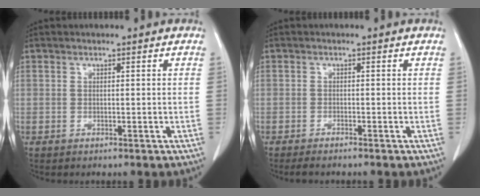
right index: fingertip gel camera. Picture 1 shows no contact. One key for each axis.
{"total": 2.3, "fx": -2.1, "fy": 0.2, "fz": 1.0, "tx": -0.012, "ty": -0.005, "tz": -0.032}